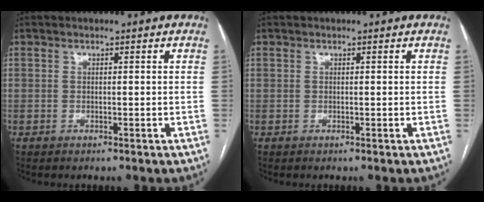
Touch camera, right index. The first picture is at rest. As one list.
[{"total": 0.0}]